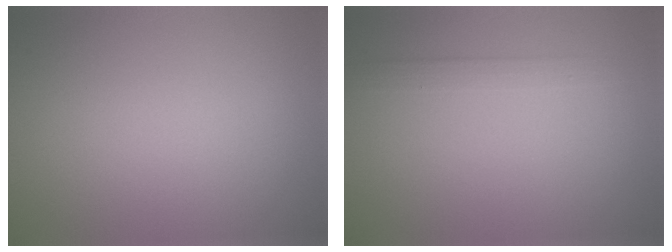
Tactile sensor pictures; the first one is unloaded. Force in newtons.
{"total": 1.5, "press": 1.5, "slide": 0.1}